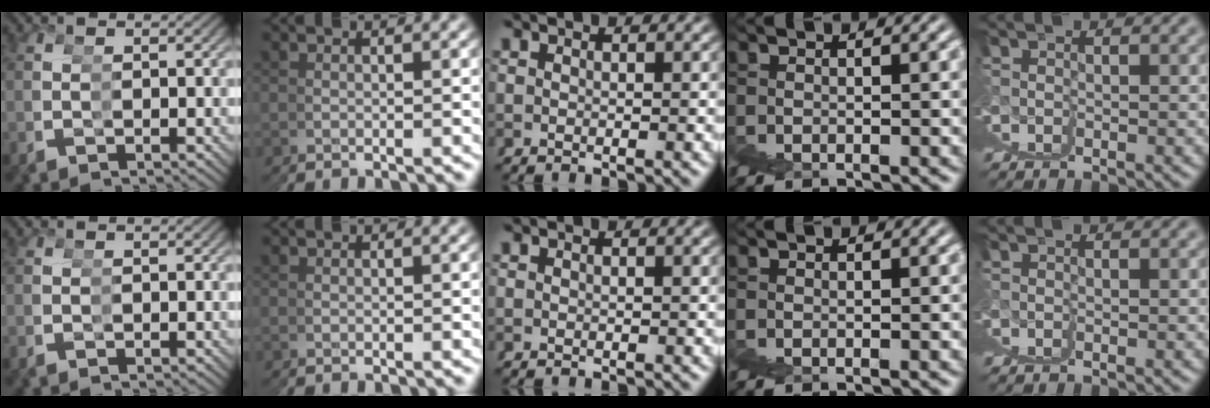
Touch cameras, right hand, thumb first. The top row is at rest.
{}